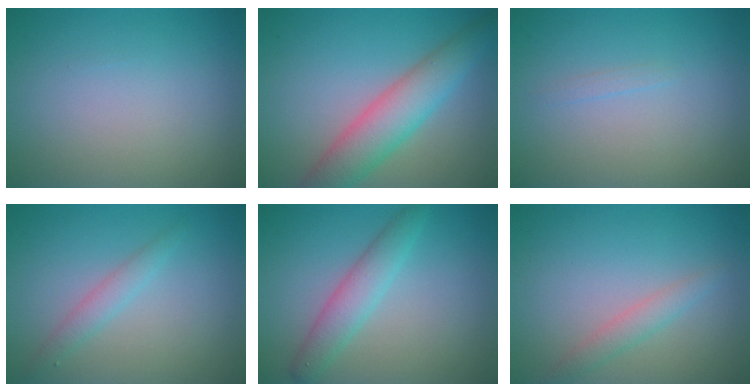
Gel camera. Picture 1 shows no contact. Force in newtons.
{"total": 5.7, "press": 5.7, "slide": 0.1}
{"total": 0.5, "press": 0.5, "slide": 0.1}
{"total": 1.7, "press": 1.7, "slide": 0.0}
{"total": 3.0, "press": 3.0, "slide": 0.1}
{"total": 1.7, "press": 1.7, "slide": 0.0}